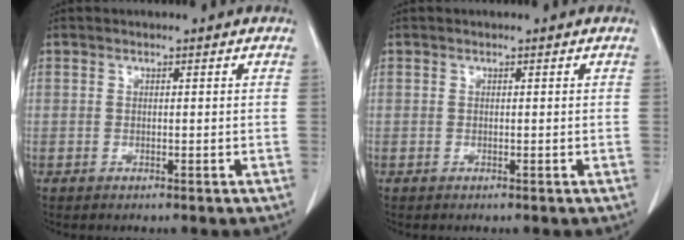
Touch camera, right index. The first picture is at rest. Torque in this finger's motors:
{"motor_torque": [0.00, 0.00, 0.00, 0.00]}